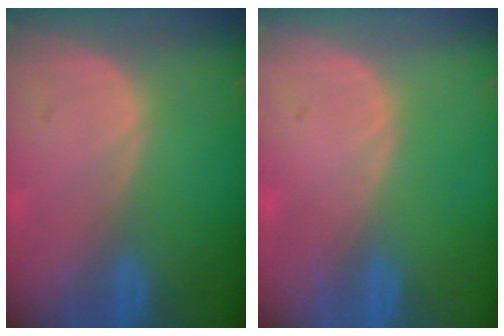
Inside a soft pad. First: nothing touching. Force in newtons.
{"total": 0.0}